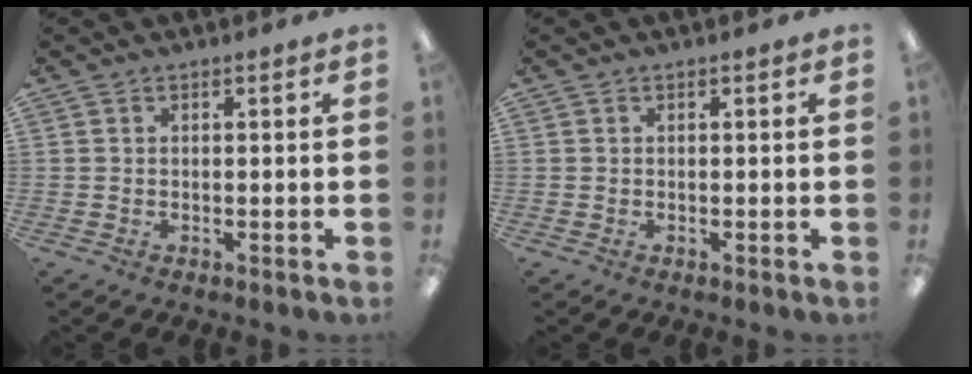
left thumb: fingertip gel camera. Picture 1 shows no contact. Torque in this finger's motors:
{"motor_torque": [-0.01, 0.01, 0.06, -0.07, 0.00]}